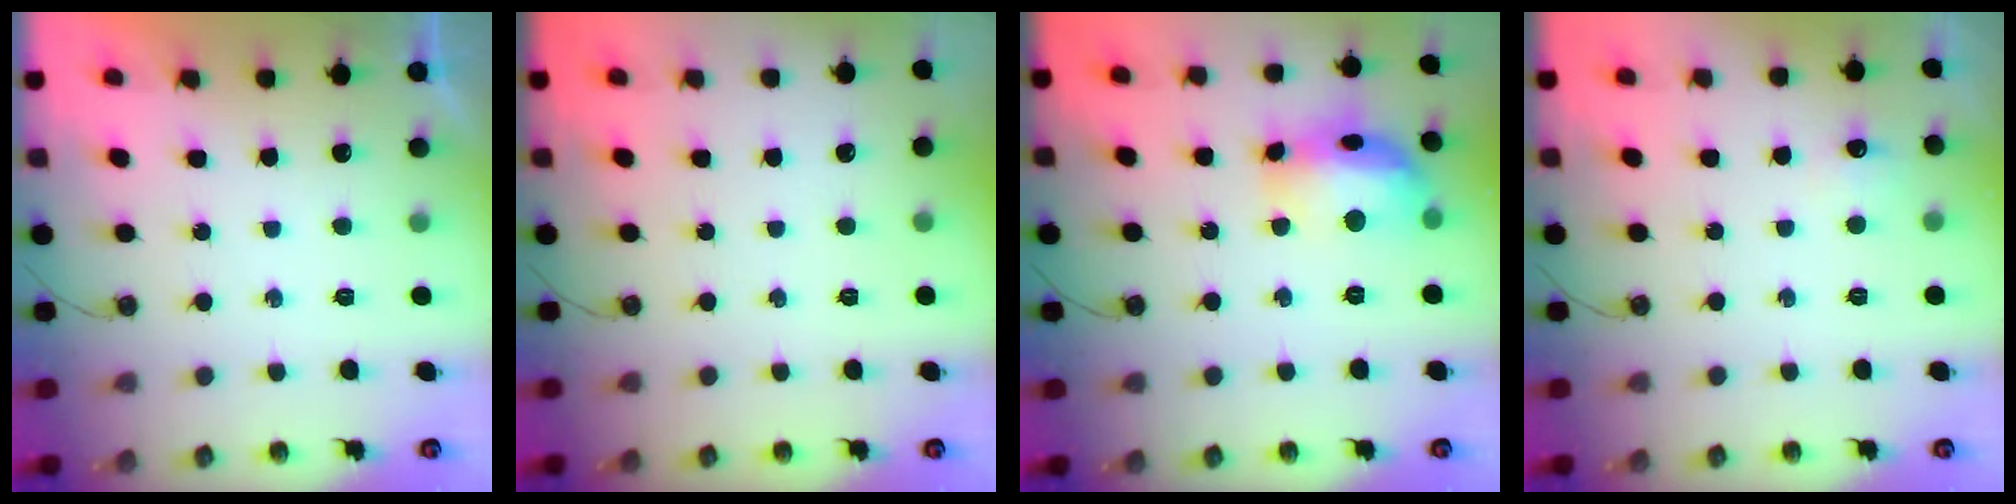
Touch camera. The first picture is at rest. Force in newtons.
{"total": 0.0}
{"total": 16.8, "press": 16.7, "slide": 1.8}
{"total": 5.7, "press": 5.6, "slide": 0.8}